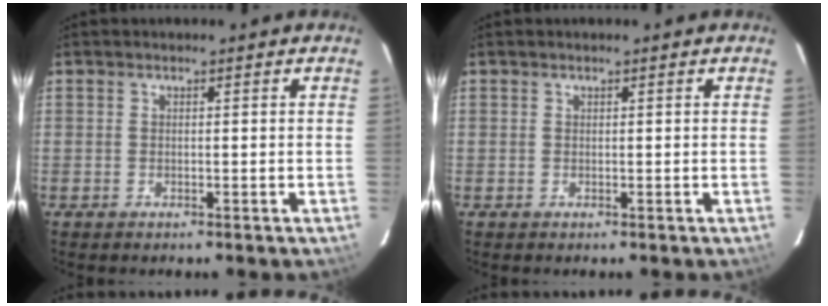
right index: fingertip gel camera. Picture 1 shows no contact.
{"total": 0.0}